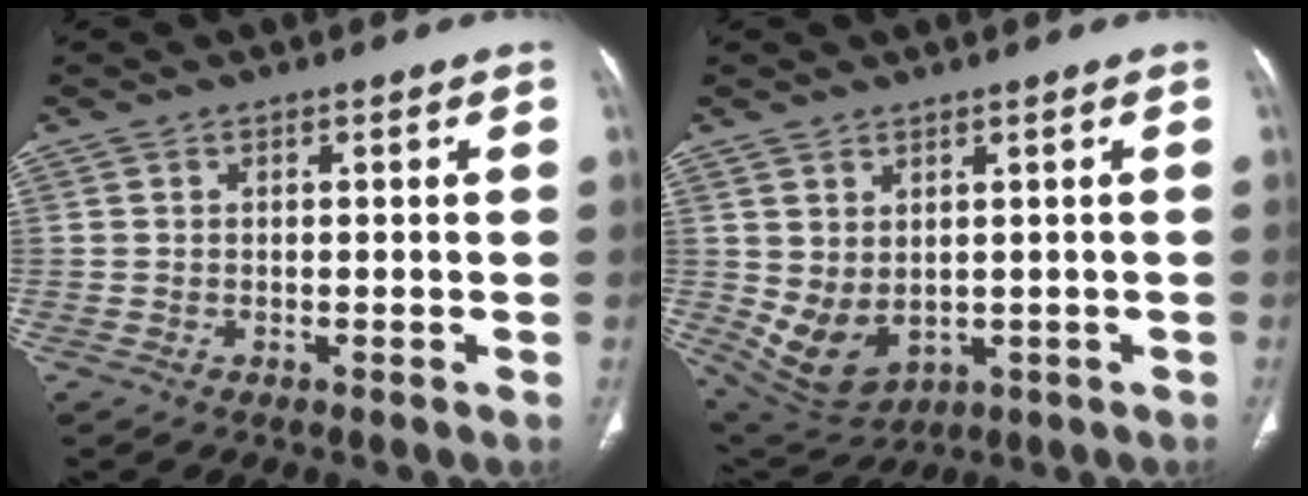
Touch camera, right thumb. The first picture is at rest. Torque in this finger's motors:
{"motor_torque": [-0.39, 0.61, -0.10, 0.17, 0.26]}